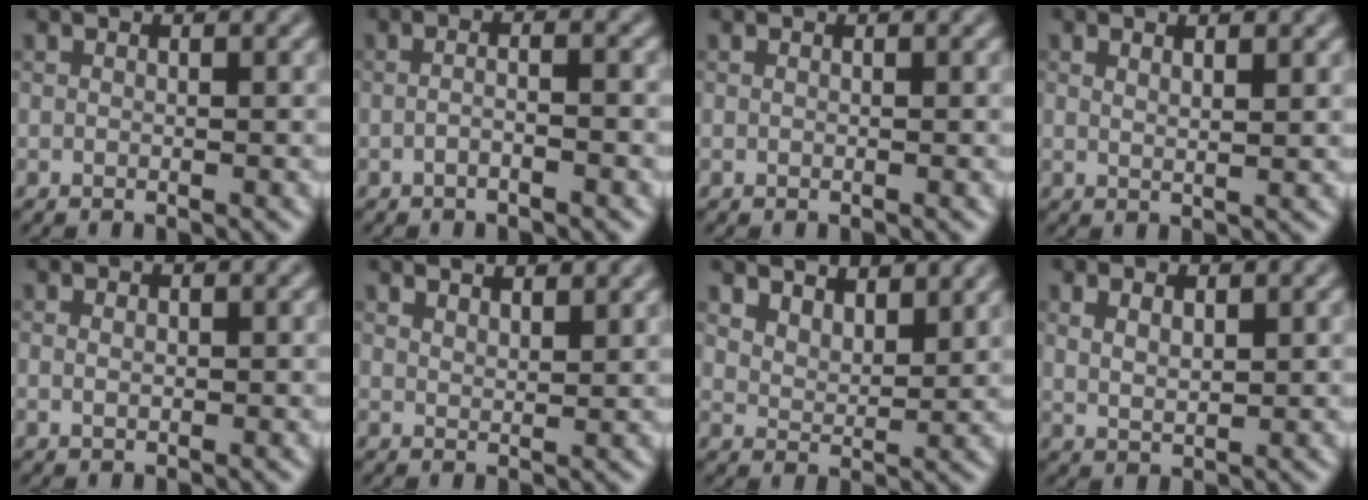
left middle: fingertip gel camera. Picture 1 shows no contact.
{"total": 1.7, "force": [-0.8, 0.4, 1.5], "torque": [-0.025, 0.005, -0.020]}
{"total": 0.0}
{"total": 1.9, "force": [1.1, 0.6, 1.5], "torque": [-0.018, 0.003, 0.013]}
{"total": 0.8, "force": [0.1, 0.5, 0.5], "torque": [-0.012, 0.001, 0.003]}
{"total": 2.9, "force": [2.6, 0.7, 1.1], "torque": [-0.006, 0.008, 0.032]}
{"total": 6.2, "force": [5.2, 2.3, 2.4], "torque": [-0.050, 0.007, 0.075]}
{"total": 1.9, "force": [1.0, 1.0, 1.4], "torque": [-0.032, -0.001, 0.024]}